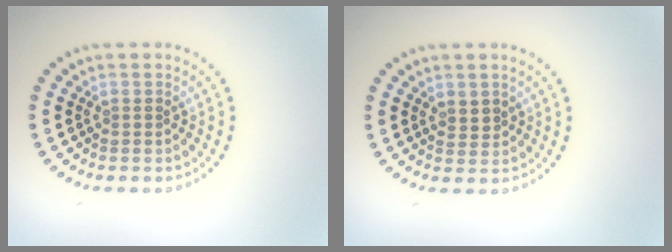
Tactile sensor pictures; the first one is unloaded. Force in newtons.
{"total": 0.9, "press": 0.8, "slide": 0.4}